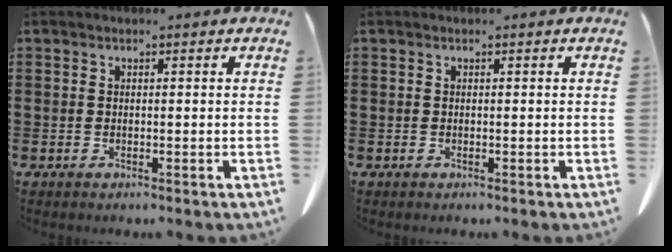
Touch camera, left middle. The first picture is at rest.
{"total": 0.0}